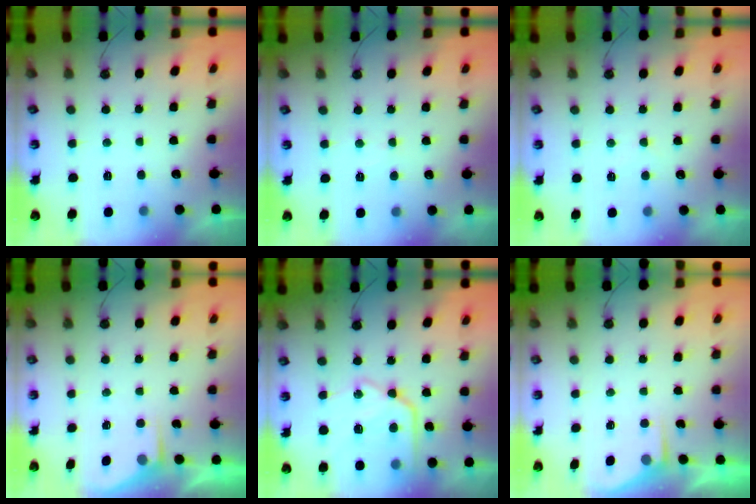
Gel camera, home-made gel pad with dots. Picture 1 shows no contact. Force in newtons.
{"total": 3.7, "press": 3.7, "slide": 0.7}
{"total": 5.0, "press": 4.9, "slide": 0.7}
{"total": 2.6, "press": 2.5, "slide": 0.4}
{"total": 17.6, "press": 17.6, "slide": 1.6}
{"total": 2.6, "press": 2.5, "slide": 0.4}